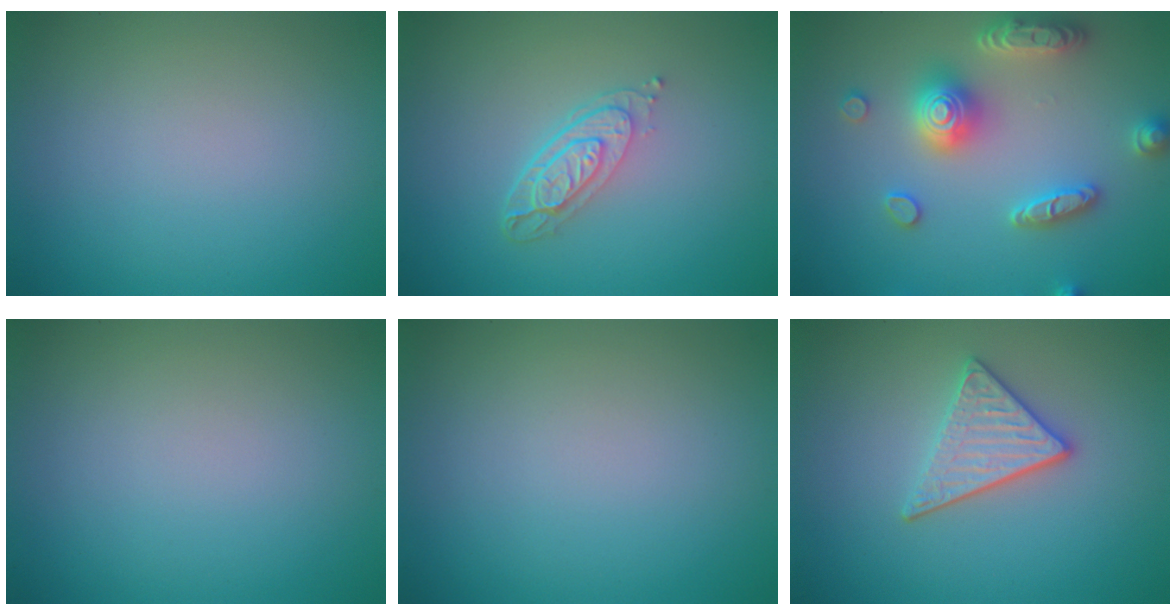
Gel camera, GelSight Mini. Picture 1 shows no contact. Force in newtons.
{"total": 3.5, "press": 2.5, "slide": 2.4}
{"total": 4.9, "press": 4.8, "slide": 0.9}
{"total": 0.0}
{"total": 0.0}
{"total": 3.2, "press": 2.9, "slide": 1.4}